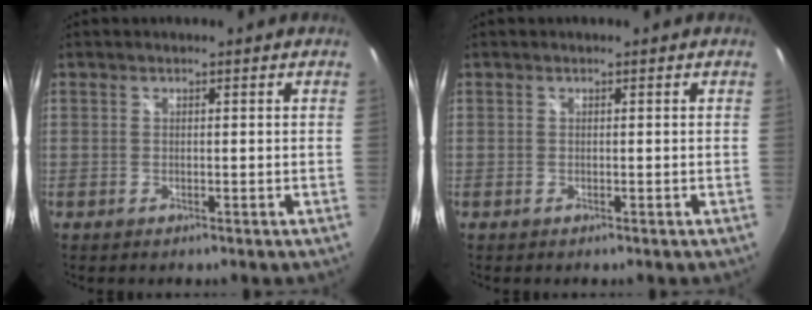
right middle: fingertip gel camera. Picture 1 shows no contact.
{"total": 0.0}